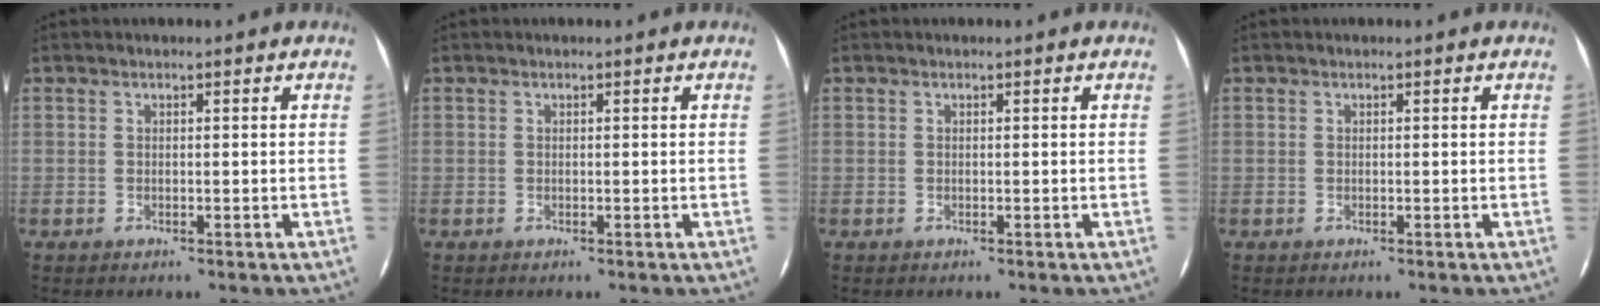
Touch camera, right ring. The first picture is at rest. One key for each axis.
{"total": 0.0}
{"total": 0.0}
{"total": 0.0}